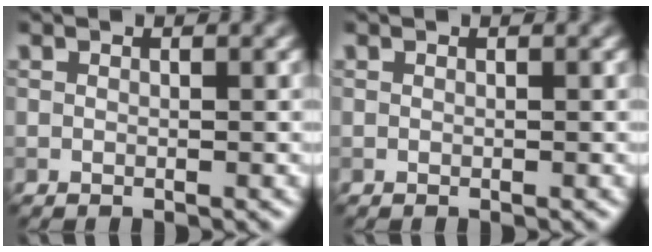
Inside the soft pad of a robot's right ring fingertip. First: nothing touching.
{"total": 0.0}